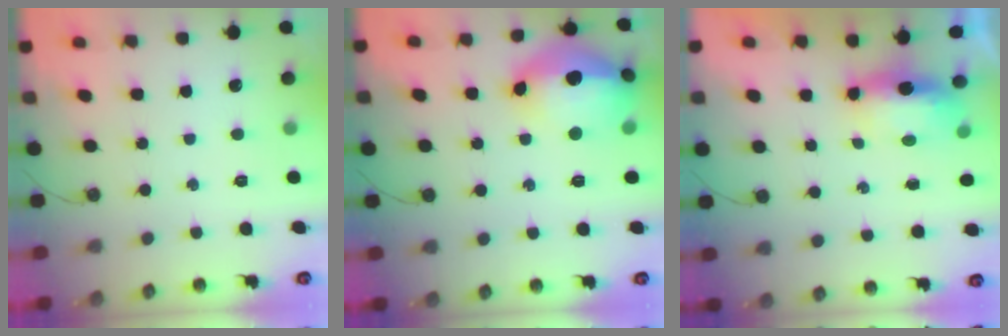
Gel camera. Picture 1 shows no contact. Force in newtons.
{"total": 20.3, "press": 19.8, "slide": 4.4}
{"total": 6.3, "press": 6.3, "slide": 0.5}